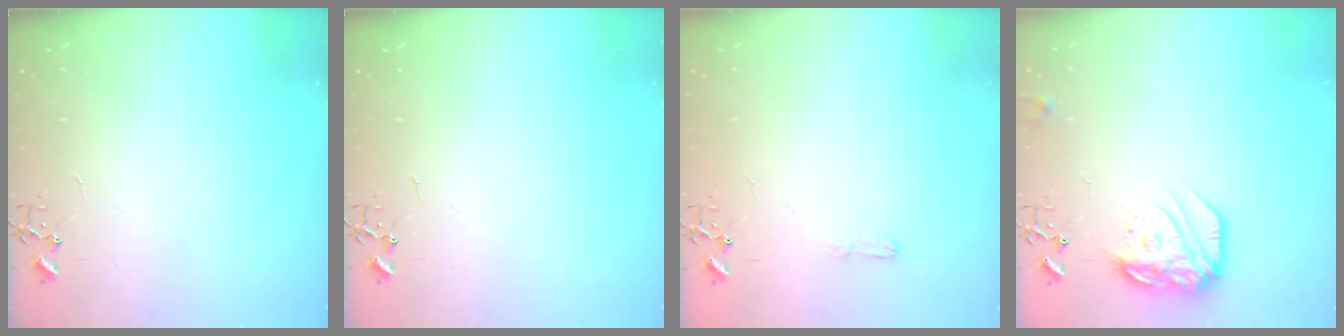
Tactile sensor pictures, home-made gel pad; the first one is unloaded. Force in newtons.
{"total": 0.0}
{"total": 3.6, "press": 3.6, "slide": 0.5}
{"total": 15.1, "press": 15.1, "slide": 0.5}